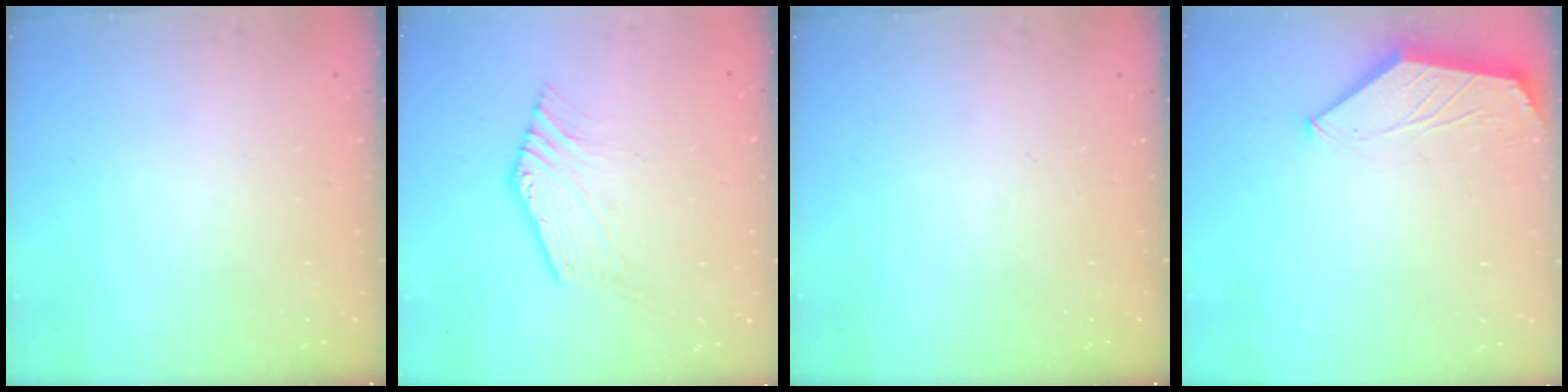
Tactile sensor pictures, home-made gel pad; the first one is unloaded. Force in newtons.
{"total": 4.1, "press": 3.9, "slide": 1.1}
{"total": 0.0}
{"total": 1.5, "press": 1.5, "slide": 0.4}